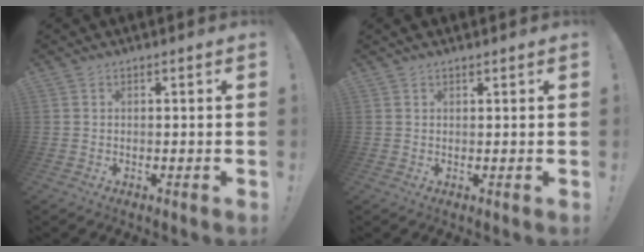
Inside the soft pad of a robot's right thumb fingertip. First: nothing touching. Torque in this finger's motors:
{"motor_torque": [-0.02, 0.01, 0.17, 0.11, 0.02]}